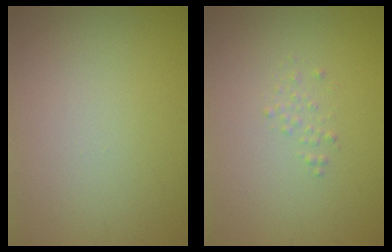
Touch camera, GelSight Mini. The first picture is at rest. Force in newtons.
{"total": 0.8, "press": 0.8, "slide": 0.0}